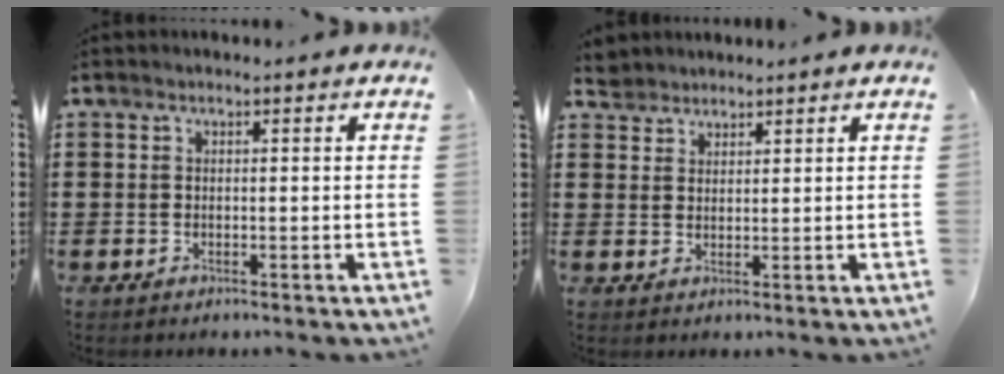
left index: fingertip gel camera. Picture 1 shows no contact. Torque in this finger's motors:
{"motor_torque": [0.40, 0.60, -0.06, -0.05]}